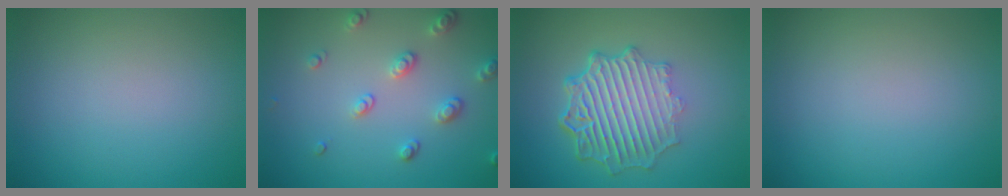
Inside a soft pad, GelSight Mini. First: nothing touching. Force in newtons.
{"total": 2.6, "press": 2.6, "slide": 0.6}
{"total": 7.4, "press": 5.3, "slide": 5.2}
{"total": 0.0}